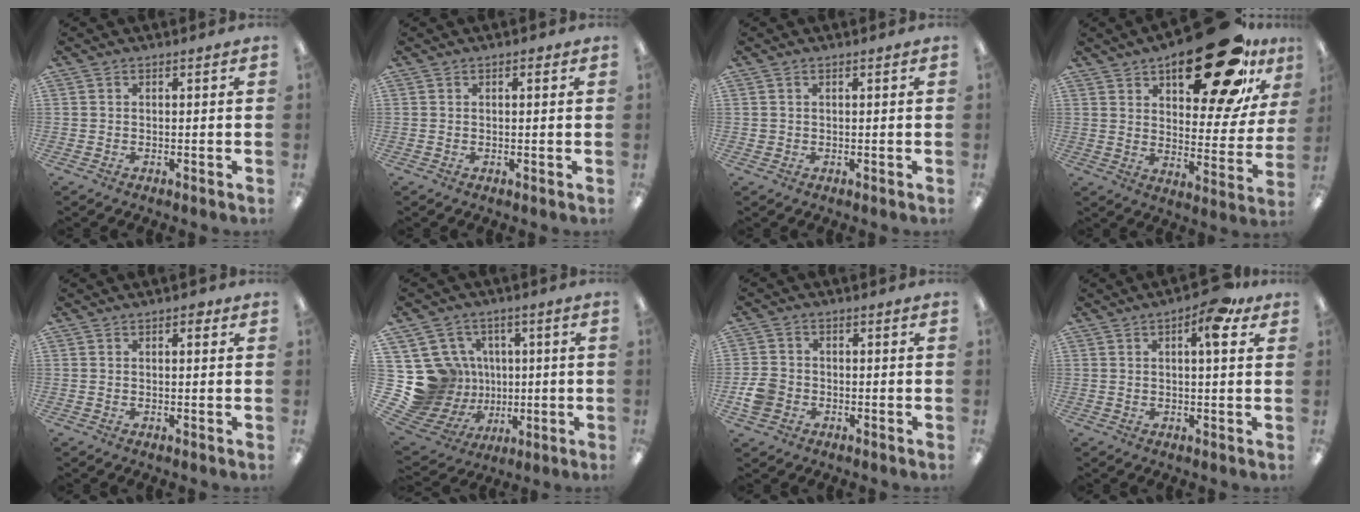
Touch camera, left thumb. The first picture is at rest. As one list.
[{"total": 1.0, "force": [0.5, 0.3, 0.8], "torque": [-0.009, 0.000, 0.006]}, {"total": 1.0, "force": [0.4, 0.9, 0.2], "torque": [-0.005, 0.004, 0.007]}, {"total": 24.1, "force": [15.3, 9.3, 16.1], "torque": [-0.209, -0.092, 0.244]}, {"total": 2.0, "force": [0.9, 0.9, 1.5], "torque": [-0.008, -0.005, 0.009]}, {"total": 18.7, "force": [1.3, 17.9, 5.2], "torque": [-0.128, -0.024, 0.077]}, {"total": 5.0, "force": [-1.8, 4.1, 2.3], "torque": [-0.042, 0.013, -0.030]}, {"total": 7.7, "force": [3.6, 2.7, 6.3], "torque": [-0.082, -0.010, 0.051]}]